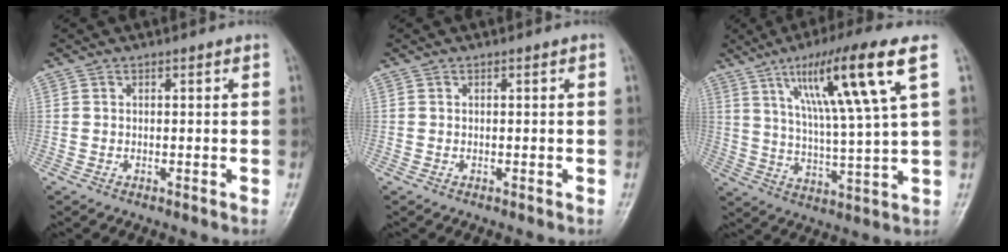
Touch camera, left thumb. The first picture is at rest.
{"total": 0.0}
{"total": 17.0, "force": [7.4, 1.2, 15.2], "torque": [-0.264, -0.021, 0.126]}